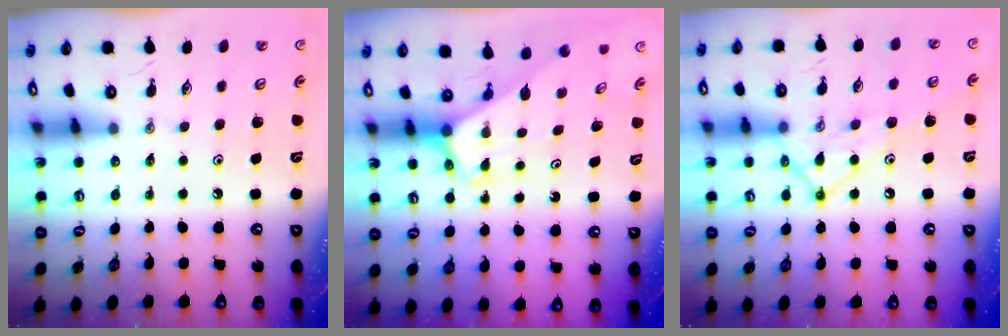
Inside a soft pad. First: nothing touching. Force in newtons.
{"total": 2.6, "press": 2.6, "slide": 0.2}
{"total": 14.0, "press": 14.0, "slide": 1.3}